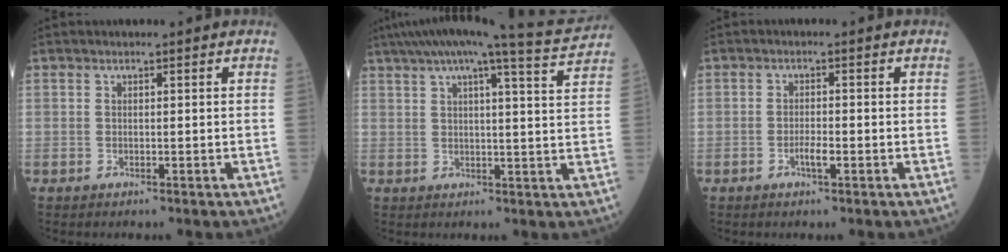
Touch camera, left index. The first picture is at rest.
{"total": 13.7, "force": [12.1, -1.5, 6.2], "torque": [-0.103, -0.016, 0.154]}
{"total": 2.0, "force": [-0.9, 0.3, 1.8], "torque": [-0.034, 0.000, -0.015]}